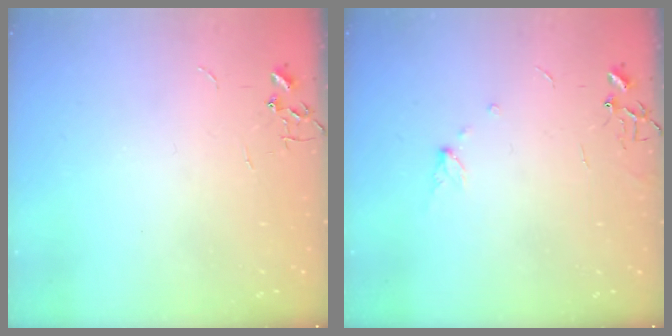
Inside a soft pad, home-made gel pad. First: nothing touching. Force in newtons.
{"total": 4.5, "press": 4.4, "slide": 0.5}